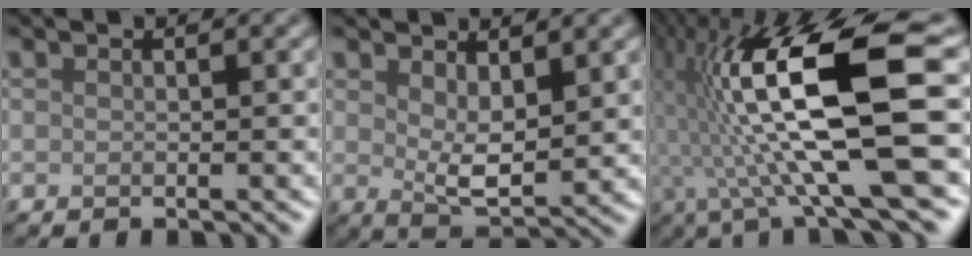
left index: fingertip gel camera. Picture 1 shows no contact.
{"total": 3.9, "force": [1.6, 1.5, 3.2], "torque": [-0.059, -0.012, 0.032]}
{"total": 14.7, "force": [0.3, 3.6, 14.2], "torque": [-0.263, 0.014, 0.003]}